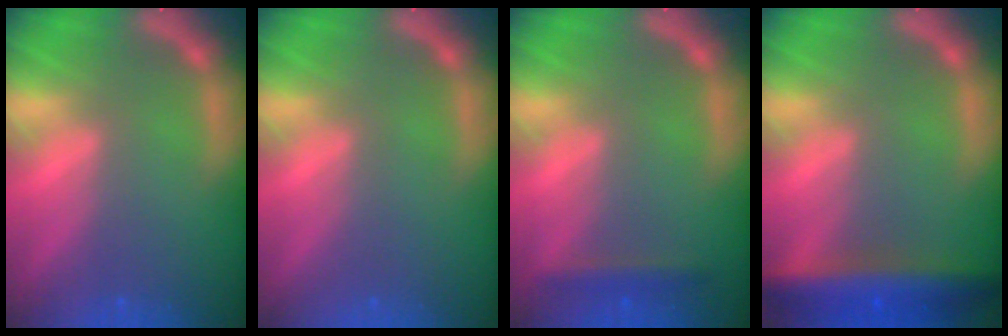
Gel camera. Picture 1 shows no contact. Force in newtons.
{"total": 0.0}
{"total": 1.9}
{"total": 7.0}